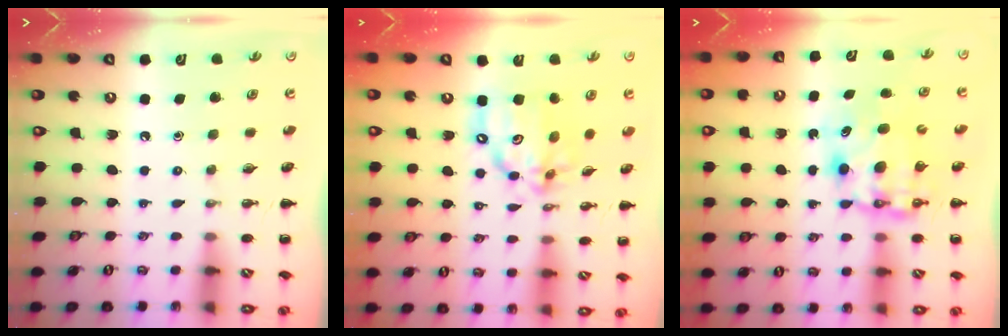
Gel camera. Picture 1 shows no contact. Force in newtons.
{"total": 14.0, "press": 13.4, "slide": 3.8}
{"total": 7.1, "press": 6.8, "slide": 2.0}